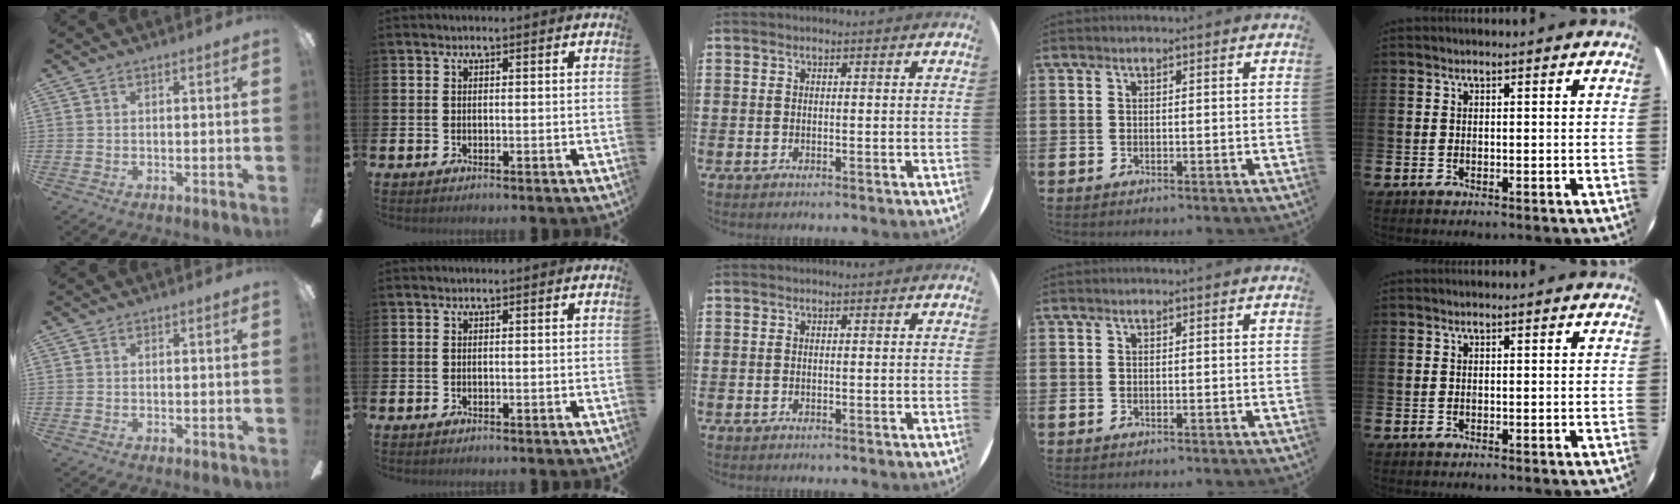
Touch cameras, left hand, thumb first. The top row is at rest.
{}